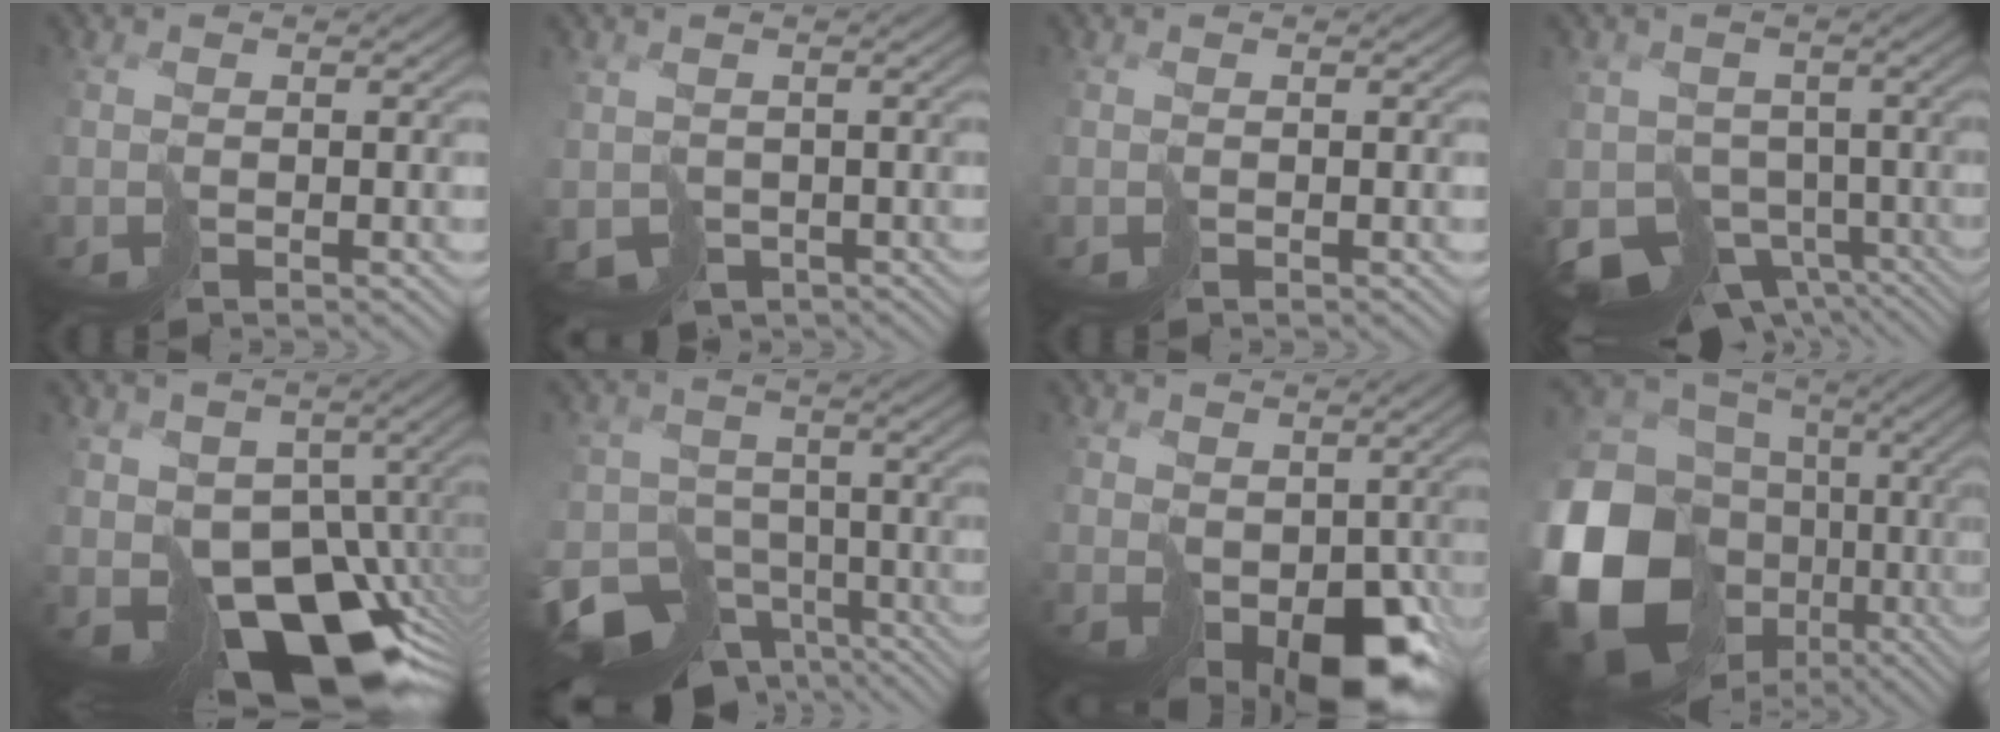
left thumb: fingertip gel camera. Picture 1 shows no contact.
{"total": 2.9, "force": [-0.7, 2.7, 0.9], "torque": [-0.022, -0.026, -0.007]}
{"total": 0.0}
{"total": 8.2, "force": [-3.4, 6.3, 4.0], "torque": [-0.086, -0.024, -0.052]}
{"total": 13.7, "force": [-4.5, 9.1, 9.1], "torque": [-0.165, -0.033, -0.056]}
{"total": 12.7, "force": [-8.0, 8.1, 5.6], "torque": [-0.138, -0.044, -0.104]}
{"total": 9.1, "force": [-0.8, 6.1, 6.7], "torque": [-0.125, -0.041, 0.008]}
{"total": 20.6, "force": [-3.7, 17.4, 10.4], "torque": [-0.282, -0.039, -0.074]}